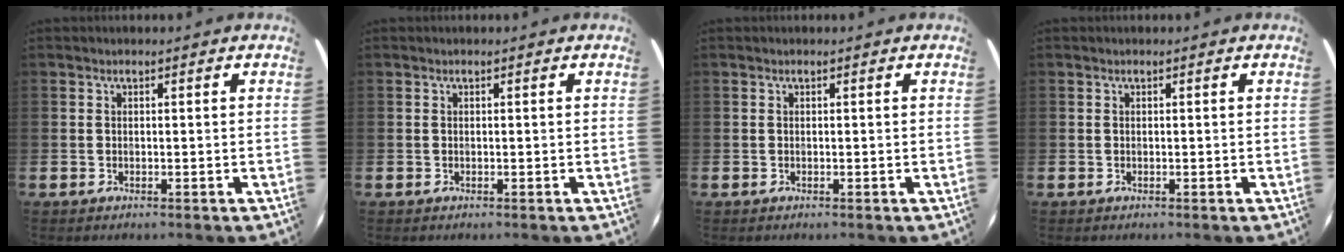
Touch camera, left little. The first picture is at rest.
{"total": 0.0}
{"total": 0.0}
{"total": 0.0}